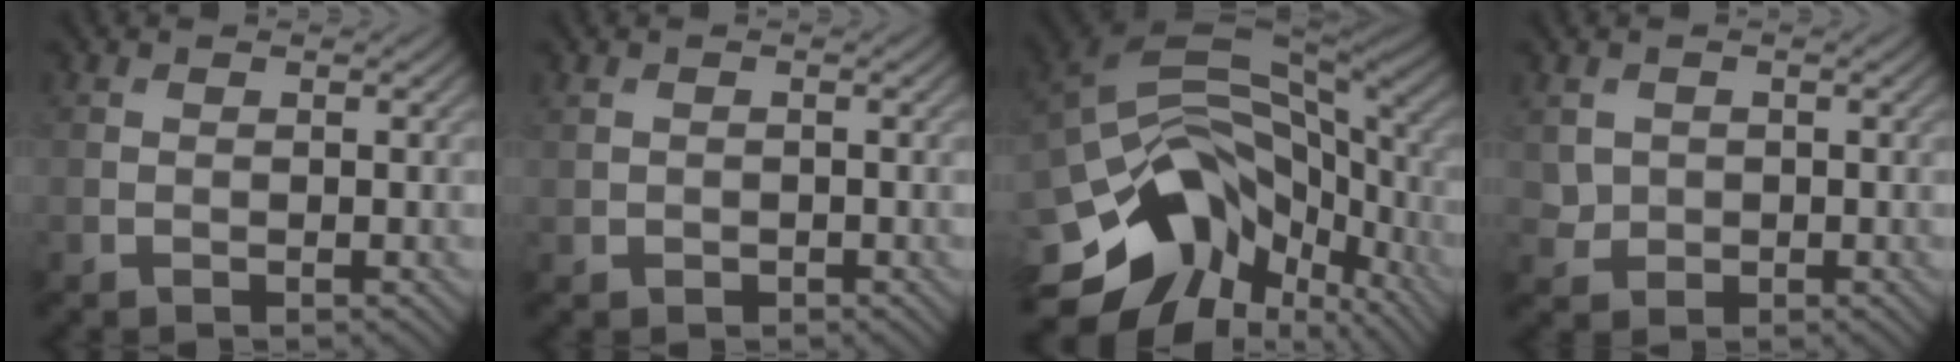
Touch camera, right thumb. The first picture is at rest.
{"total": 0.9, "force": [0.1, 0.8, 0.3], "torque": [-0.008, -0.005, 0.004]}
{"total": 17.7, "force": [-6.4, 11.4, 11.9], "torque": [-0.250, -0.028, -0.098]}
{"total": 1.9, "force": [0.5, 1.8, 0.5], "torque": [-0.019, -0.007, 0.011]}